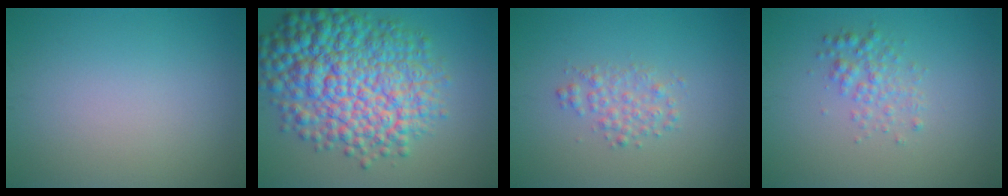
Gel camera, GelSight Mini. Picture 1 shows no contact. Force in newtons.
{"total": 12.3, "press": 12.3, "slide": 0.2}
{"total": 2.0, "press": 2.0, "slide": 0.0}
{"total": 2.2, "press": 2.2, "slide": 0.0}